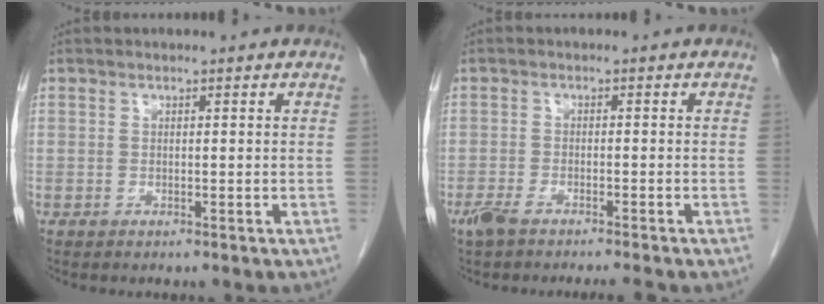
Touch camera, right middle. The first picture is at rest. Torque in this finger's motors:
{"motor_torque": [0.10, -0.01, 0.17, 0.05]}